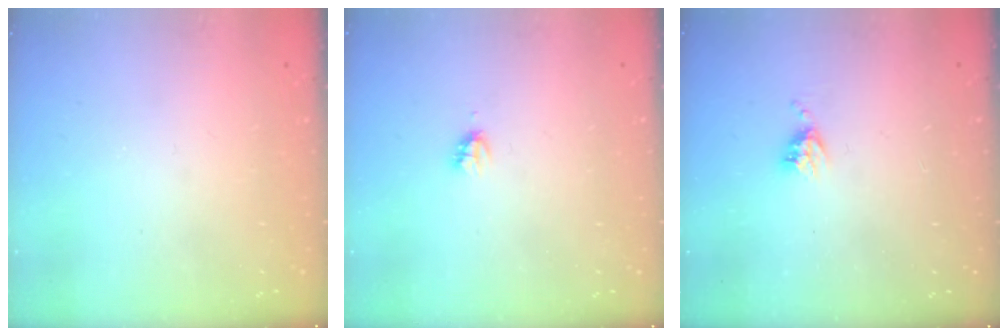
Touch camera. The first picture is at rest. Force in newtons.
{"total": 2.2, "press": 2.2, "slide": 0.3}
{"total": 4.8, "press": 4.8, "slide": 0.4}